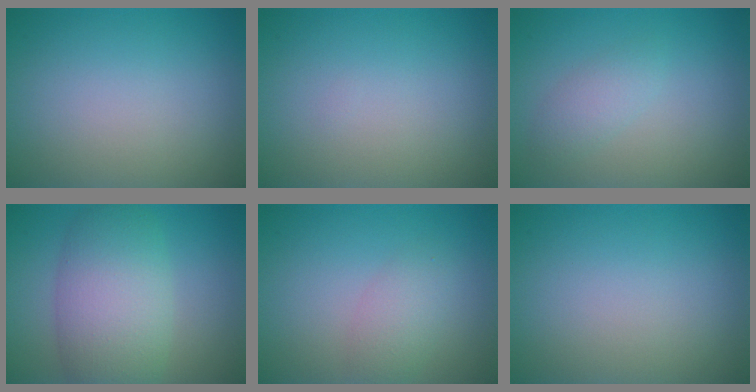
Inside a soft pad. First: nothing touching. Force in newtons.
{"total": 0.0}
{"total": 1.8, "press": 1.8, "slide": 0.1}
{"total": 7.3, "press": 7.3, "slide": 0.3}
{"total": 2.2, "press": 2.2, "slide": 0.1}
{"total": 0.0}